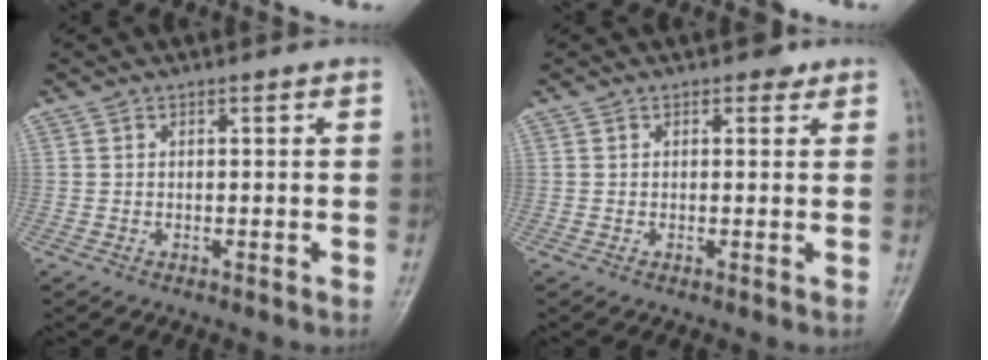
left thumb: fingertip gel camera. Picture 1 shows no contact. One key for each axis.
{"total": 1.5, "fx": 0.9, "fy": 1.0, "fz": 0.6, "tx": 0.003, "ty": -0.003, "tz": 0.008}